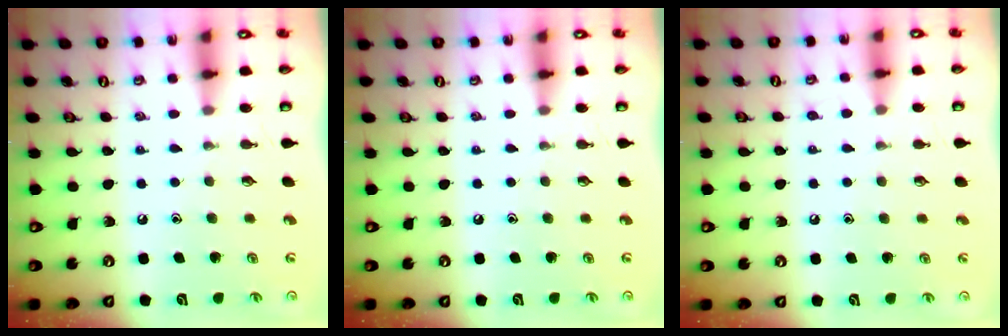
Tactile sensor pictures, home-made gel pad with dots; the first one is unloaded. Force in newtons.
{"total": 0.0}
{"total": 4.0, "press": 4.0, "slide": 0.5}